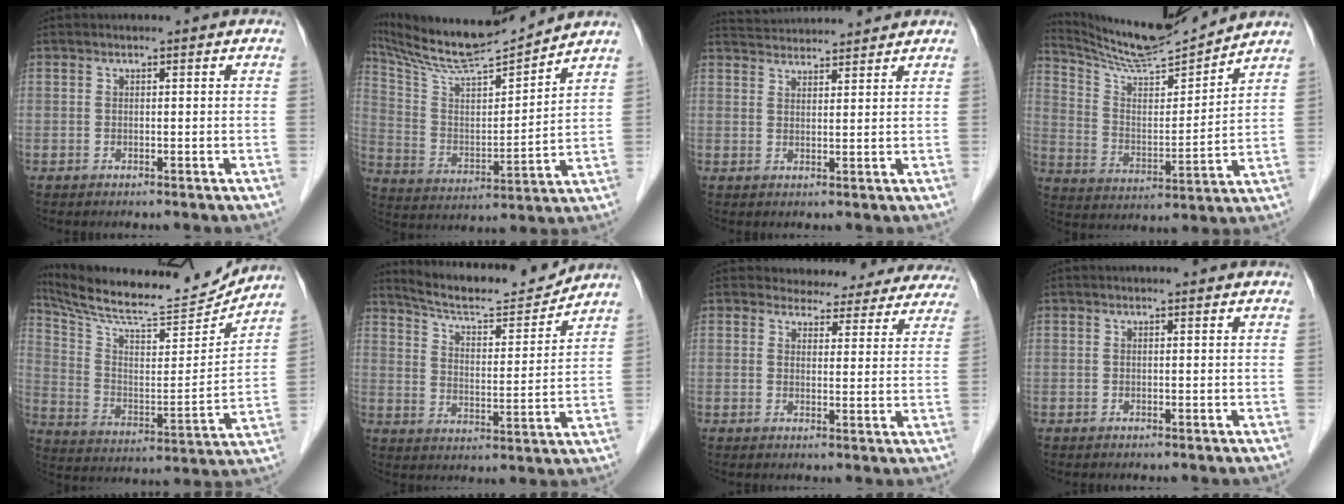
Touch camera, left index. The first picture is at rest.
{"total": 15.9, "force": [15.0, 0.3, 5.3], "torque": [-0.112, -0.001, 0.271]}
{"total": 7.2, "force": [7.1, 0.3, 1.2], "torque": [-0.028, 0.031, 0.111]}
{"total": 13.8, "force": [13.3, 0.1, 3.7], "torque": [-0.078, -0.003, 0.235]}
{"total": 19.8, "force": [18.7, 1.6, 6.5], "torque": [-0.126, -0.034, 0.291]}
{"total": 12.3, "force": [11.9, 0.6, 2.9], "torque": [-0.051, -0.007, 0.187]}
{"total": 13.0, "force": [12.0, 4.7, 1.6], "torque": [0.014, -0.013, 0.115]}
{"total": 0.0}